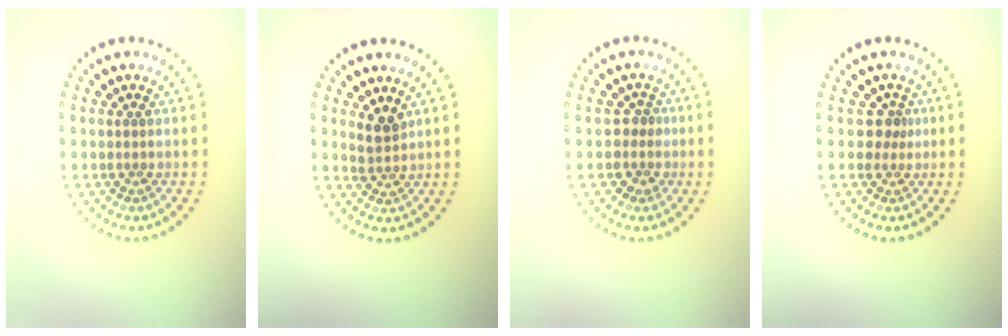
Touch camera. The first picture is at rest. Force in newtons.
{"total": 1.9, "press": 1.5, "slide": 1.1}
{"total": 1.8, "press": 1.5, "slide": 1.1}
{"total": 1.2, "press": 0.7, "slide": 1.0}